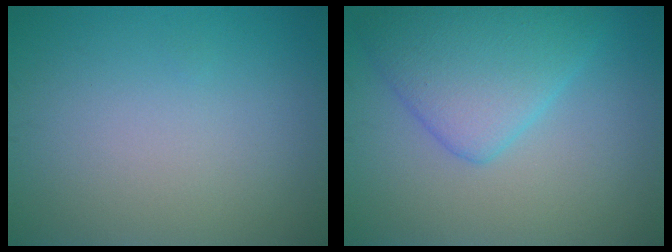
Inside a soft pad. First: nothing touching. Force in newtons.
{"total": 5.7, "press": 5.6, "slide": 0.3}